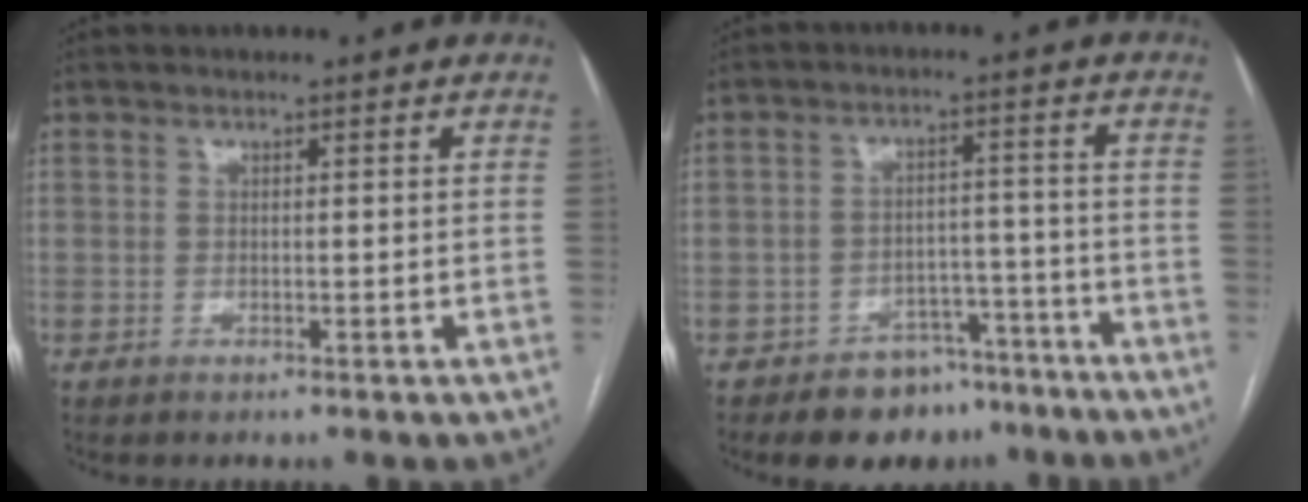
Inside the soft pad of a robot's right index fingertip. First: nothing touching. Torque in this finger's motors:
{"motor_torque": [-0.24, -0.30, -0.29, -0.10]}